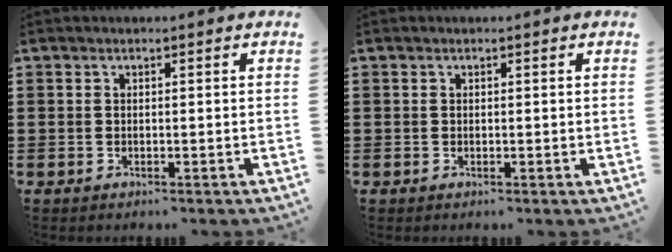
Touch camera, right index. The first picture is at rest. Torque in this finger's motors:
{"motor_torque": [0.11, 0.05, 0.00, 0.00]}